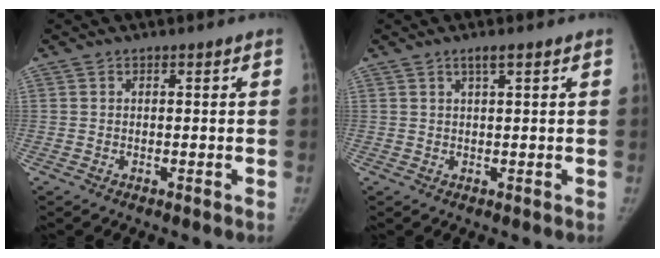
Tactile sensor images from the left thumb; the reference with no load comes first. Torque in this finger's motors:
{"motor_torque": [-0.12, 0.04, 0.17, -0.12, -0.05]}